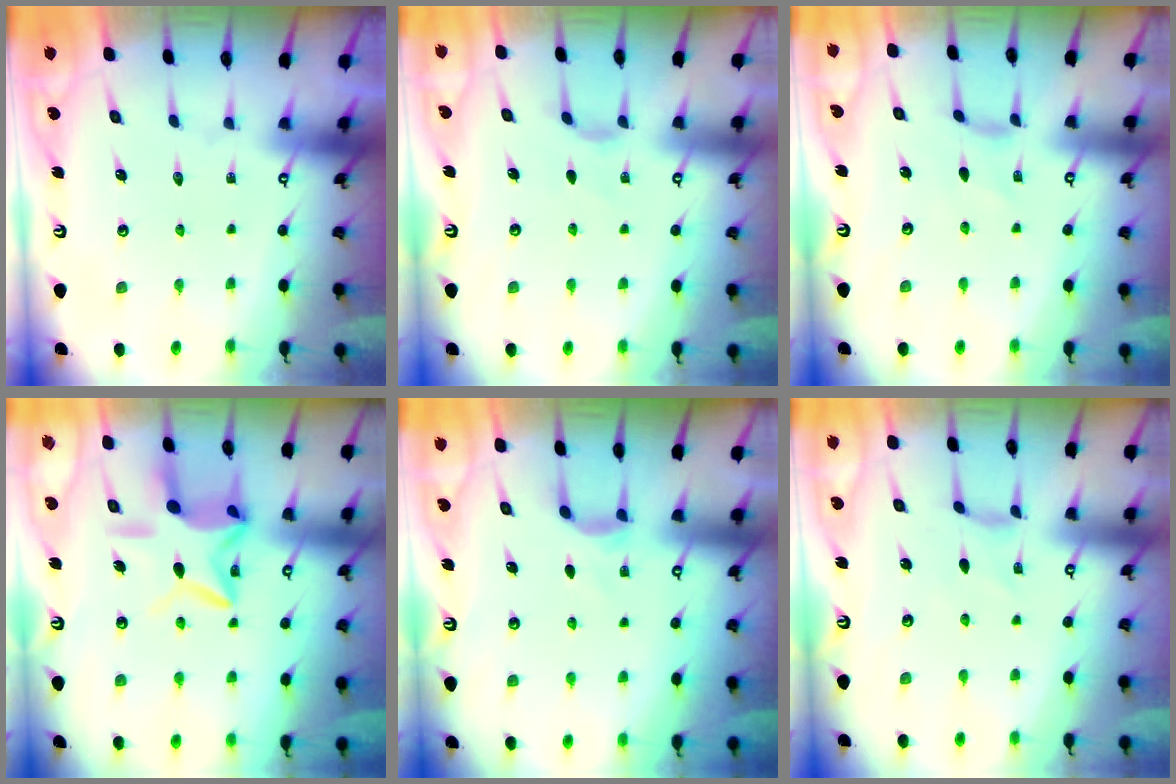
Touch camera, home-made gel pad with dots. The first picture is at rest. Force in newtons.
{"total": 2.1, "press": 2.0, "slide": 0.5}
{"total": 1.0, "press": 0.9, "slide": 0.4}
{"total": 12.1, "press": 12.0, "slide": 0.9}
{"total": 2.8, "press": 2.8, "slide": 0.4}
{"total": 0.0}